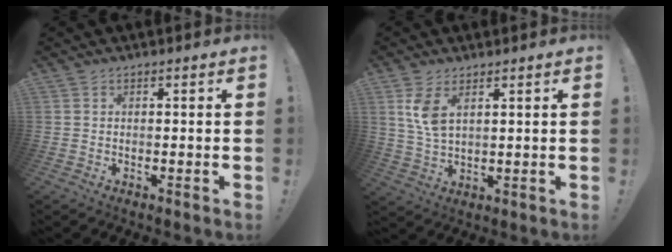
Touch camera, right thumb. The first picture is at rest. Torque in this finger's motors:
{"motor_torque": [0.07, 0.07, 0.41, -0.06, 0.22]}